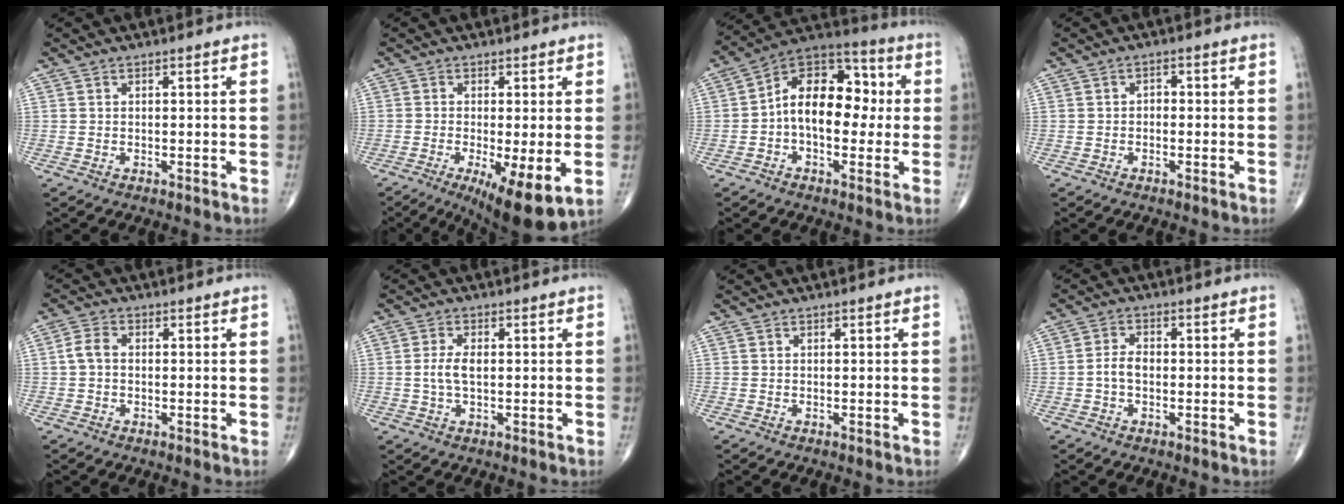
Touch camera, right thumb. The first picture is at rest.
{"total": 10.9, "force": [-3.3, 2.7, 10.0], "torque": [-0.159, -0.023, -0.046]}
{"total": 15.3, "force": [0.0, 9.5, 12.0], "torque": [-0.151, 0.043, -0.013]}
{"total": 1.3, "force": [-0.4, 1.0, 0.7], "torque": [0.000, 0.005, -0.012]}
{"total": 3.1, "force": [-0.1, 2.1, 2.3], "torque": [-0.044, 0.009, -0.007]}
{"total": 3.8, "force": [0.0, 1.8, 3.3], "torque": [-0.076, 0.003, 0.000]}
{"total": 0.0}
{"total": 3.2, "force": [-0.6, 2.0, 2.4], "torque": [-0.045, 0.013, -0.015]}